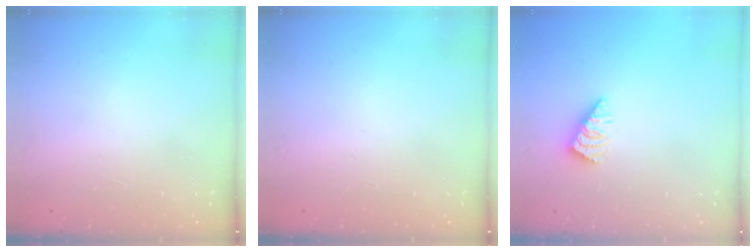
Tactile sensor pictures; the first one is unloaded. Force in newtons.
{"total": 0.0}
{"total": 1.5, "press": 1.5, "slide": 0.3}